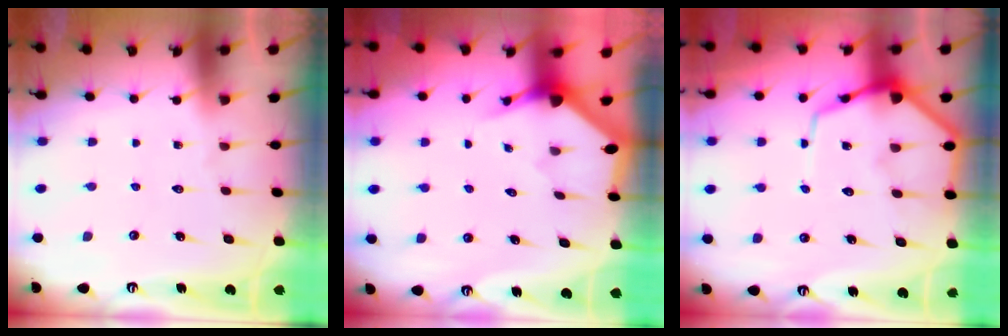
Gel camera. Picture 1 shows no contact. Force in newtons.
{"total": 2.9, "press": 2.9, "slide": 0.1}
{"total": 11.0, "press": 11.0, "slide": 1.0}